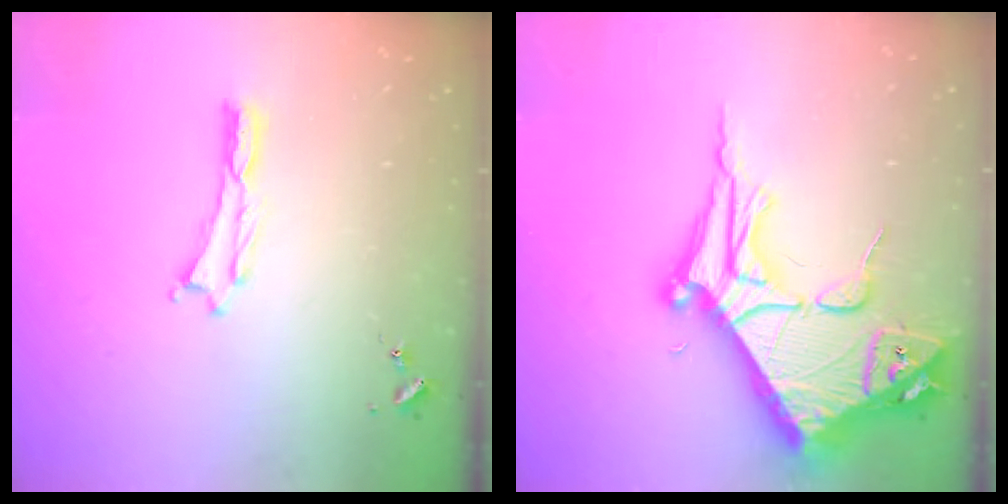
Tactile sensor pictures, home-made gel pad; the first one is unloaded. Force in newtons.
{"total": 10.6, "press": 10.6, "slide": 1.1}